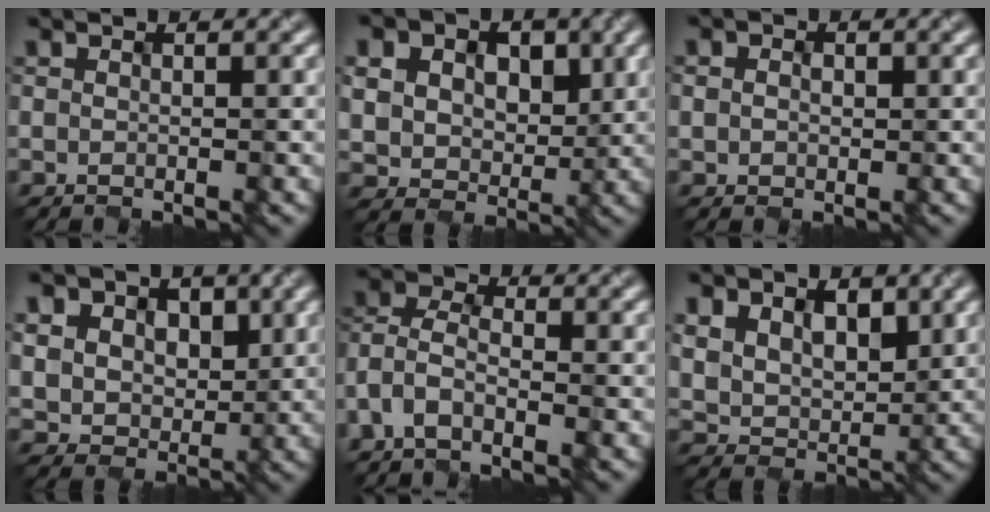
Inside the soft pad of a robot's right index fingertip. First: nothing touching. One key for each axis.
{"total": 11.0, "fx": 4.1, "fy": 8.6, "fz": 5.5, "tx": -0.109, "ty": 0.020, "tz": 0.070}
{"total": 1.4, "fx": 0.0, "fy": 1.3, "fz": 0.5, "tx": -0.010, "ty": 0.002, "tz": -0.001}
{"total": 8.1, "fx": 3.0, "fy": 6.6, "fz": 3.6, "tx": -0.082, "ty": 0.013, "tz": 0.045}
{"total": 3.9, "fx": -2.5, "fy": 1.9, "fz": 2.4, "tx": -0.056, "ty": 0.009, "tz": -0.063}
{"total": 7.1, "fx": 2.3, "fy": 5.4, "fz": 3.9, "tx": -0.088, "ty": 0.009, "tz": 0.036}